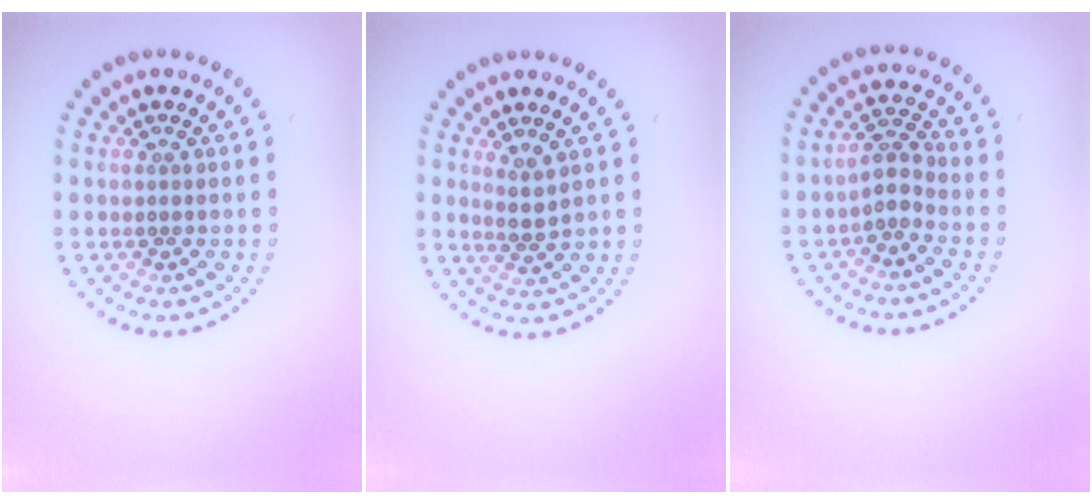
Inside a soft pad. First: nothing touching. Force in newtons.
{"total": 1.7, "press": 1.3, "slide": 1.0}
{"total": 2.0, "press": 1.6, "slide": 1.3}